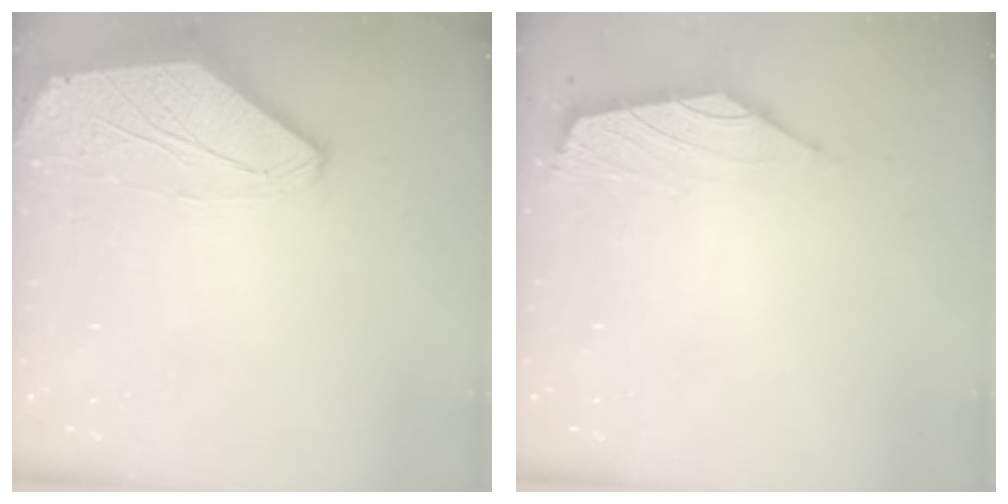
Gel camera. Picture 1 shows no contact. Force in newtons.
{"total": 1.7, "press": 1.5, "slide": 0.7}